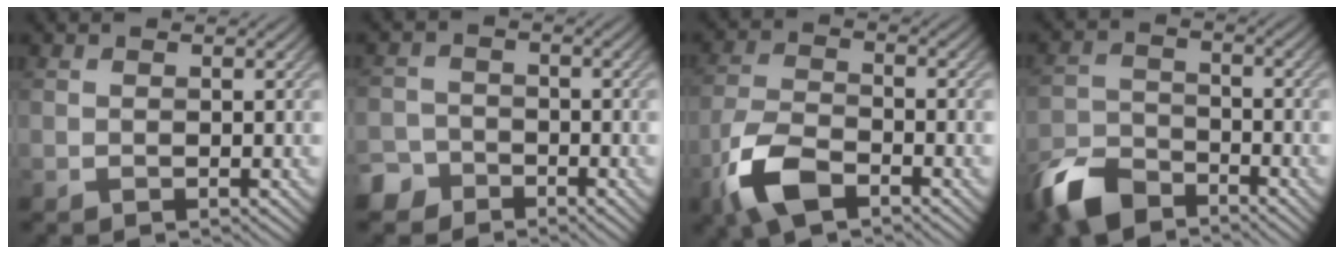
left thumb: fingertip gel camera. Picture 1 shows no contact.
{"total": 4.0, "force": [-3.0, 2.6, 0.5], "torque": [-0.011, 0.003, -0.066]}
{"total": 8.1, "force": [-5.0, 3.4, 5.4], "torque": [-0.125, -0.009, -0.112]}
{"total": 8.0, "force": [-6.4, 3.4, 3.4], "torque": [-0.076, -0.011, -0.141]}